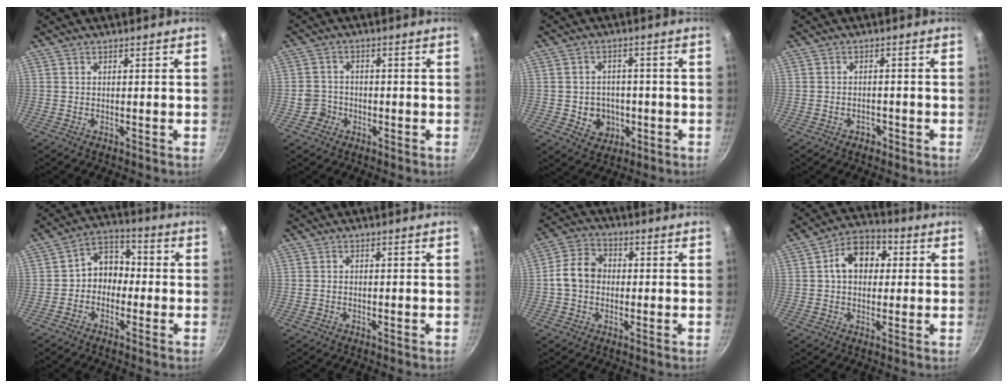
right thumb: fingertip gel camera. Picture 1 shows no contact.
{"total": 3.9, "force": [-1.6, 3.4, 0.7], "torque": [0.005, 0.022, -0.028]}
{"total": 6.6, "force": [-1.5, 5.8, 2.6], "torque": [-0.012, 0.018, -0.012]}
{"total": 1.9, "force": [-1.3, 1.3, 0.6], "torque": [0.002, 0.017, -0.012]}
{"total": 7.4, "force": [-1.1, 6.0, 4.1], "torque": [-0.017, 0.034, -0.037]}
{"total": 1.0, "force": [-0.4, 0.9, 0.3], "torque": [-0.005, 0.003, -0.005]}
{"total": 8.1, "force": [-0.2, 6.6, 4.7], "torque": [-0.060, 0.021, -0.019]}
{"total": 10.5, "force": [2.0, 7.7, 6.8], "torque": [-0.065, 0.020, 0.014]}